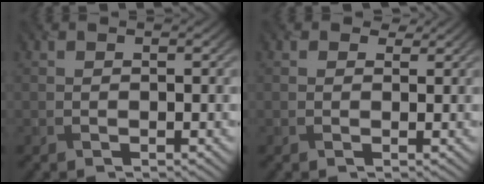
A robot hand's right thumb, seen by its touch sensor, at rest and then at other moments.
{"total": 1.0, "force": [0.7, 0.7, -0.3], "torque": [0.002, -0.006, 0.012]}